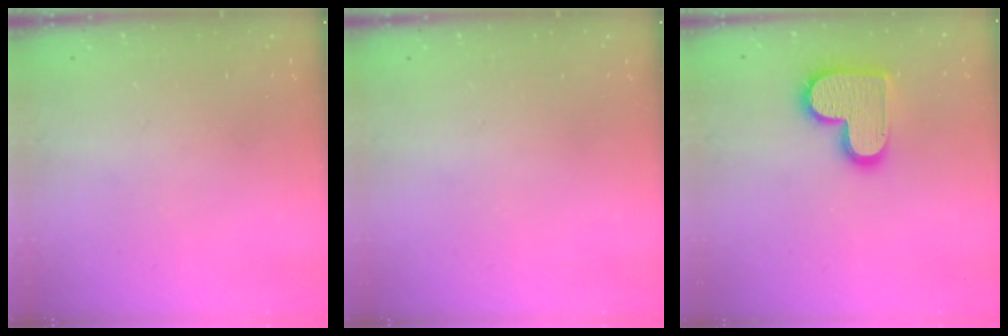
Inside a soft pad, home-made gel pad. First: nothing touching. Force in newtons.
{"total": 0.0}
{"total": 15.1, "press": 15.0, "slide": 0.9}